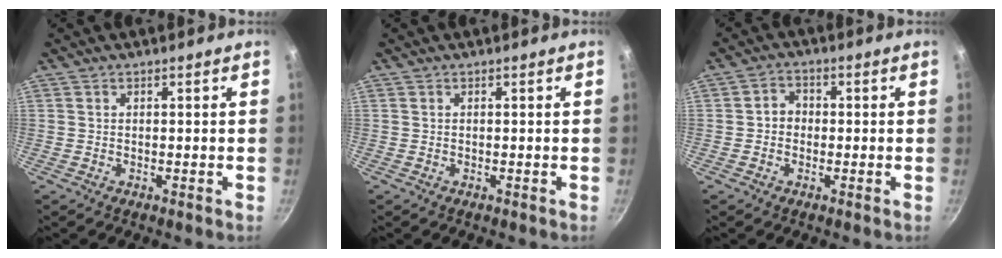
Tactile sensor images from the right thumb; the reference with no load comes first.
{"total": 0.0}
{"total": 3.3, "force": [-0.4, 2.9, 1.5], "torque": [-0.003, 0.012, -0.013]}